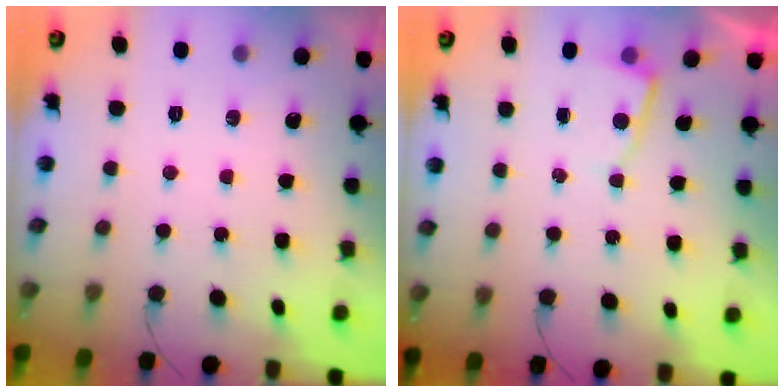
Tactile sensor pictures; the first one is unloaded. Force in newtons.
{"total": 2.8, "press": 2.8, "slide": 0.2}